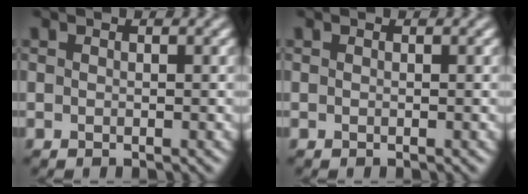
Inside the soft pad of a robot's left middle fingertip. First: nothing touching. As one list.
[{"total": 0.0}]